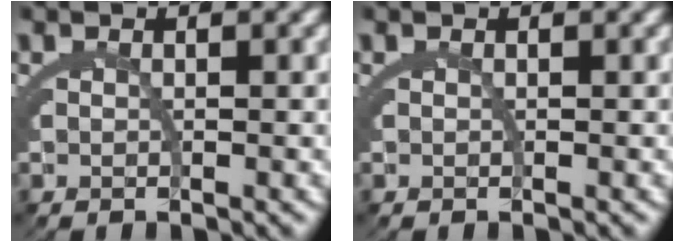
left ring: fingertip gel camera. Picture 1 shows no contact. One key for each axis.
{"total": 0.0}